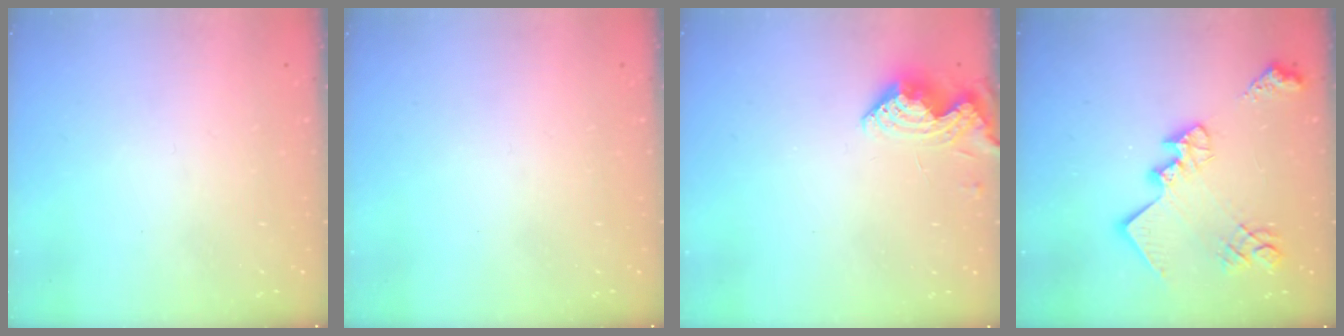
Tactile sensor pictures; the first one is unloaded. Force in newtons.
{"total": 0.0}
{"total": 10.0, "press": 10.0, "slide": 0.4}
{"total": 20.5, "press": 20.5, "slide": 1.1}